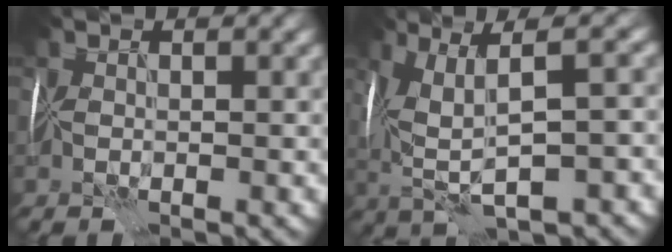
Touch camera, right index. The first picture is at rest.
{"total": 8.9, "force": [1.4, 3.4, 8.1], "torque": [-0.168, 0.001, 0.038]}